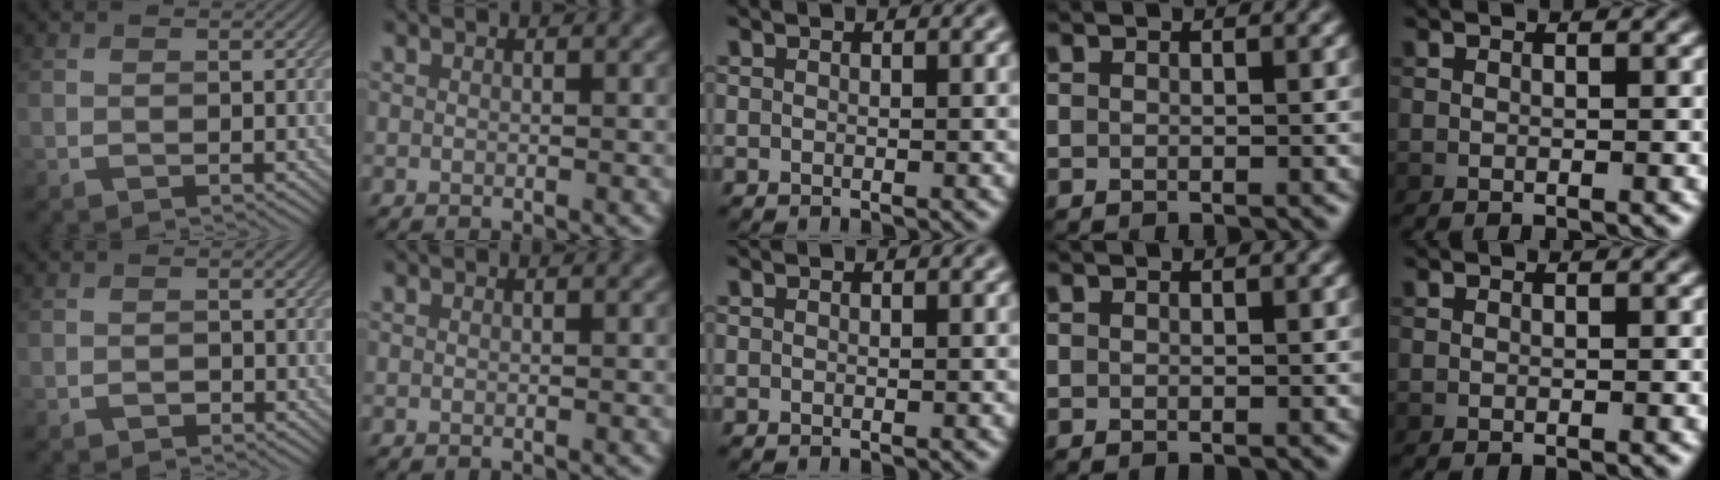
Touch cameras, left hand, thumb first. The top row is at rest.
{"thumb": {"total": 0.8, "force": [-0.6, 0.5, 0.3], "torque": [-0.004, -0.001, -0.011]}}